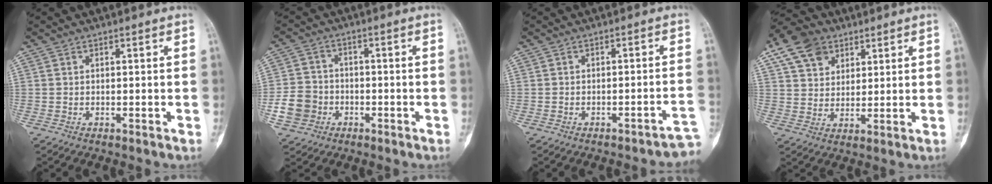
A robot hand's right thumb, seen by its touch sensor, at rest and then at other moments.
{"total": 7.4, "force": [-2.4, 6.5, 2.5], "torque": [-0.035, 0.019, -0.044]}
{"total": 4.6, "force": [-3.6, 0.8, 2.7], "torque": [-0.015, 0.044, -0.042]}
{"total": 10.8, "force": [5.6, 8.1, 4.4], "torque": [-0.062, -0.004, 0.103]}